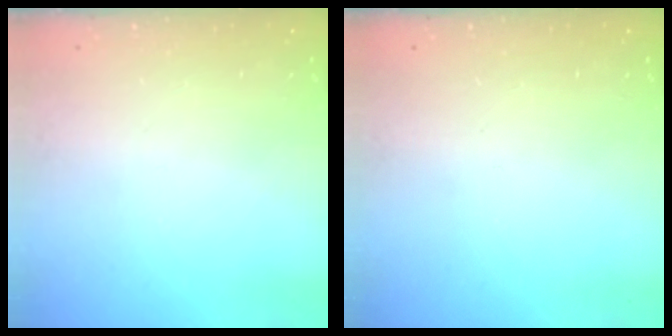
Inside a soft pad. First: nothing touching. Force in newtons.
{"total": 0.0}